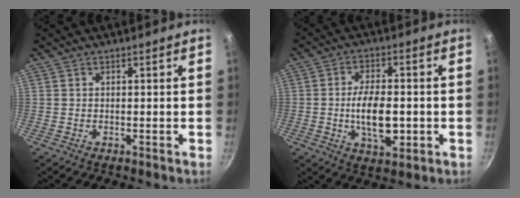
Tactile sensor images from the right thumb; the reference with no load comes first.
{"total": 10.2, "force": [-1.5, 5.0, 8.8], "torque": [-0.139, 0.007, -0.024]}